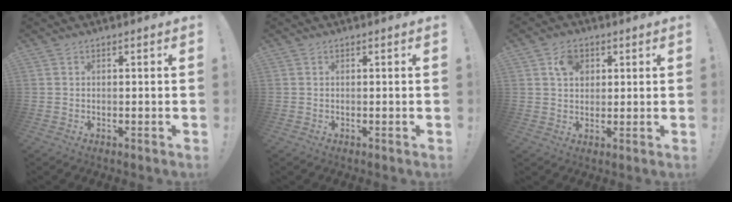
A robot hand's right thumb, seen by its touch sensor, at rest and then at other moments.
{"total": 0.0}
{"total": 6.5, "force": [2.7, 5.0, 3.2], "torque": [-0.057, 0.004, 0.052]}